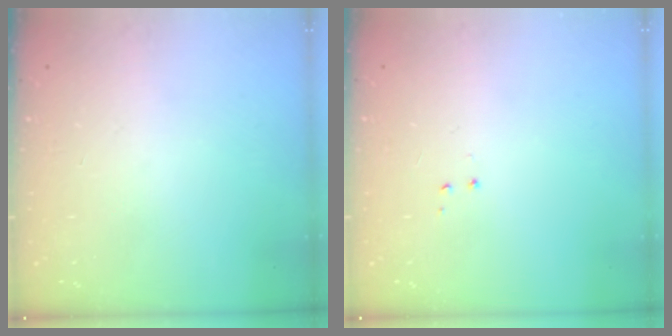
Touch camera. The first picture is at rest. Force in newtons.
{"total": 4.0, "press": 4.0, "slide": 0.4}